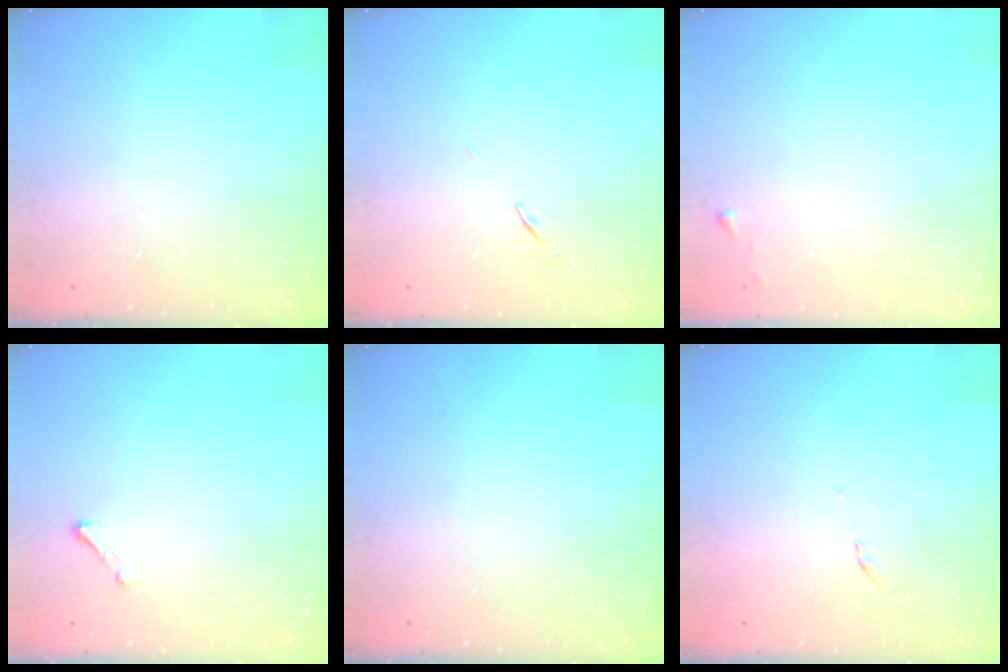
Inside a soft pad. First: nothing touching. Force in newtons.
{"total": 5.7, "press": 5.2, "slide": 2.4}
{"total": 3.3, "press": 3.3, "slide": 0.5}
{"total": 2.5, "press": 2.5, "slide": 0.3}
{"total": 0.0}
{"total": 3.1, "press": 3.0, "slide": 0.5}